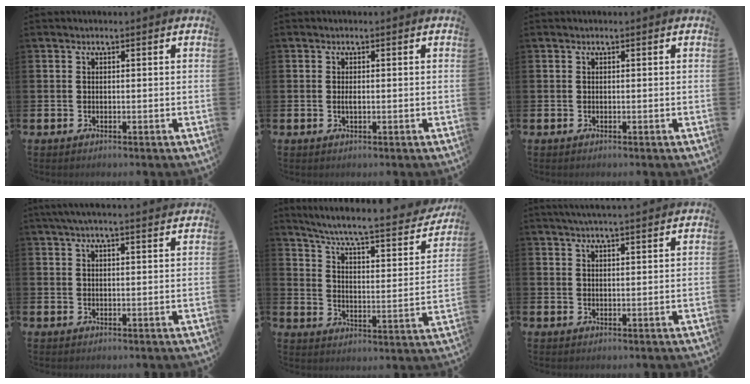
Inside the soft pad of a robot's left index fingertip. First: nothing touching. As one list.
[{"total": 0.8, "force": [0.0, 0.3, 0.8], "torque": [-0.015, 0.001, -0.002]}, {"total": 0.0}, {"total": 3.4, "force": [3.1, 0.0, 1.3], "torque": [-0.032, -0.004, 0.056]}, {"total": 7.0, "force": [6.1, 0.9, 3.3], "torque": [-0.086, -0.047, 0.094]}, {"total": 3.4, "force": [3.3, -0.1, 0.9], "torque": [-0.024, -0.008, 0.060]}]